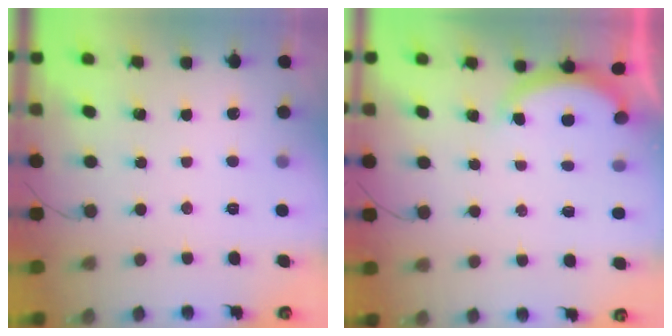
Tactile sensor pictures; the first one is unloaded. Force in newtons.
{"total": 2.2, "press": 2.2, "slide": 0.5}